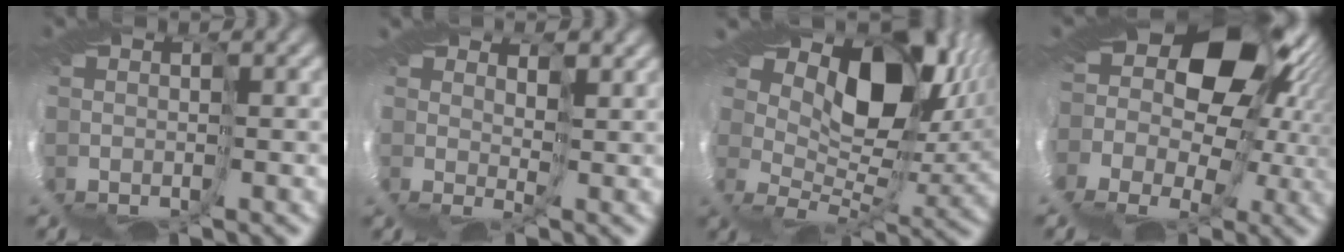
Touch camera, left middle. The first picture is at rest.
{"total": 3.3, "force": [3.1, 0.3, 1.1], "torque": [0.000, 0.012, 0.037]}
{"total": 10.9, "force": [8.0, 3.8, 6.4], "torque": [-0.112, -0.008, 0.155]}
{"total": 13.1, "force": [5.4, 7.4, 9.4], "torque": [-0.156, -0.017, 0.097]}